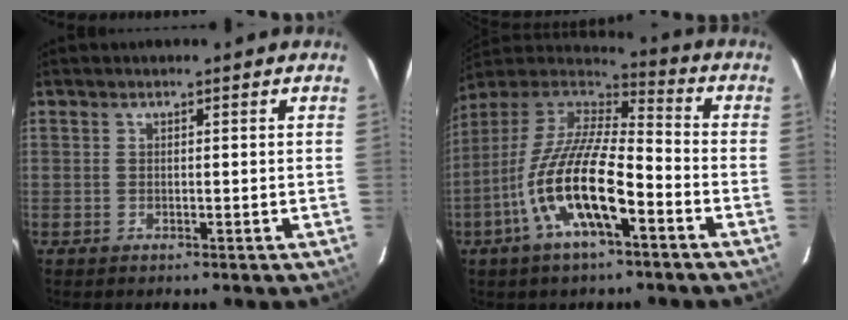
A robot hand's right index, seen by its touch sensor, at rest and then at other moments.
{"total": 17.7, "force": [-7.4, 5.1, 15.2], "torque": [-0.297, -0.019, -0.145]}